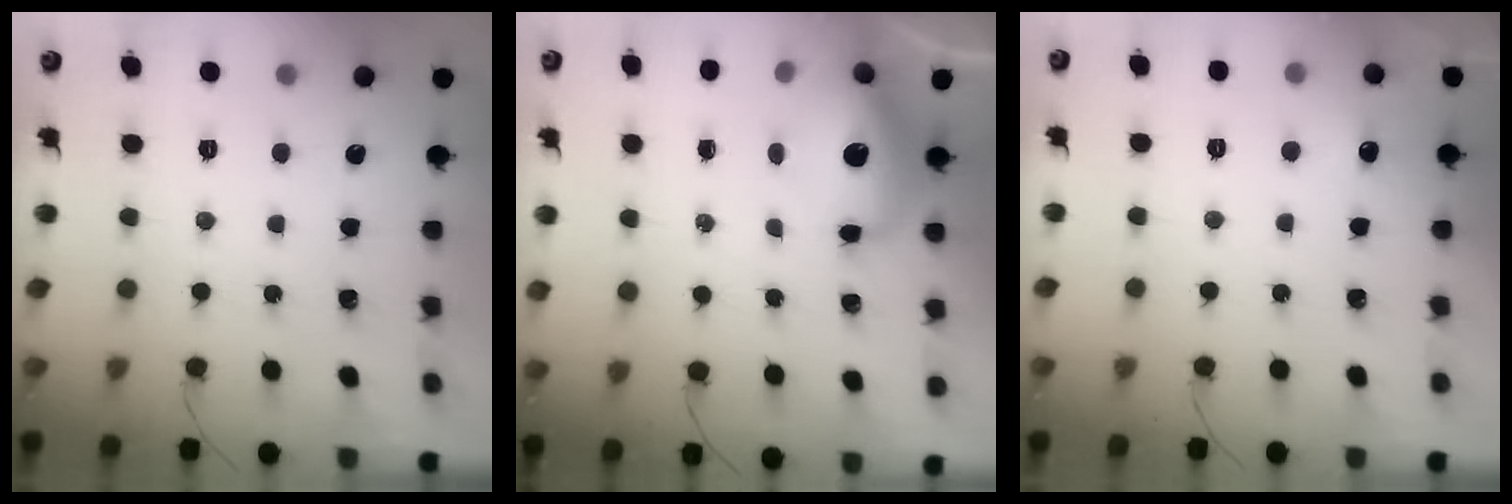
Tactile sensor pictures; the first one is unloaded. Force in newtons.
{"total": 11.3, "press": 11.0, "slide": 2.7}
{"total": 4.6, "press": 4.5, "slide": 1.1}